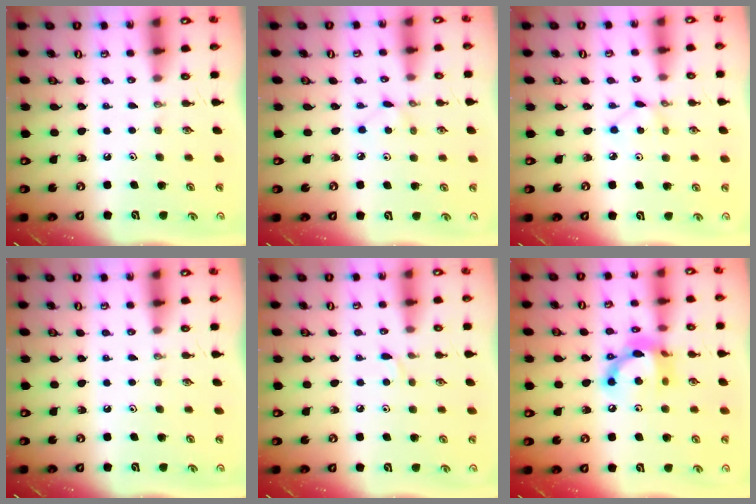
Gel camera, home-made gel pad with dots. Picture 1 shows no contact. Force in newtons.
{"total": 2.9, "press": 2.9, "slide": 0.3}
{"total": 2.7, "press": 2.6, "slide": 0.3}
{"total": 0.0}
{"total": 3.5, "press": 3.5, "slide": 0.5}
{"total": 14.3, "press": 14.3, "slide": 0.7}